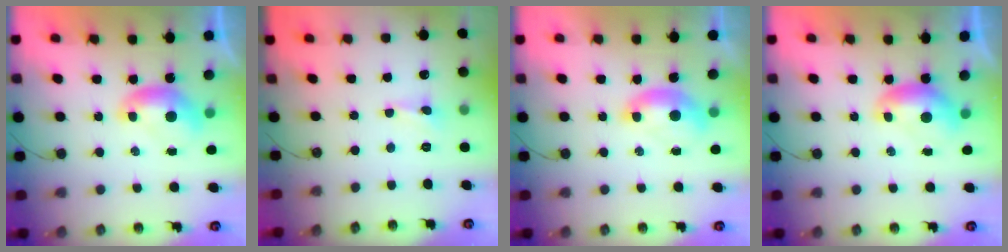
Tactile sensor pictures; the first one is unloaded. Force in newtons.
{"total": 0.5, "press": 0.5, "slide": 0.1}
{"total": 1.6, "press": 1.5, "slide": 0.6}
{"total": 0.6, "press": 0.6, "slide": 0.2}